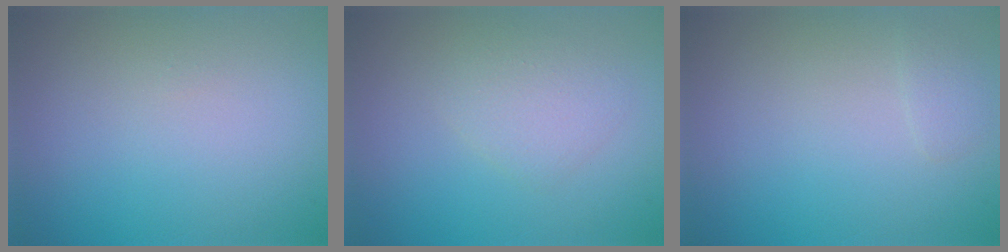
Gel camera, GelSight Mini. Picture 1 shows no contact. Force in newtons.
{"total": 2.1, "press": 2.1, "slide": 0.0}
{"total": 0.8, "press": 0.8, "slide": 0.1}